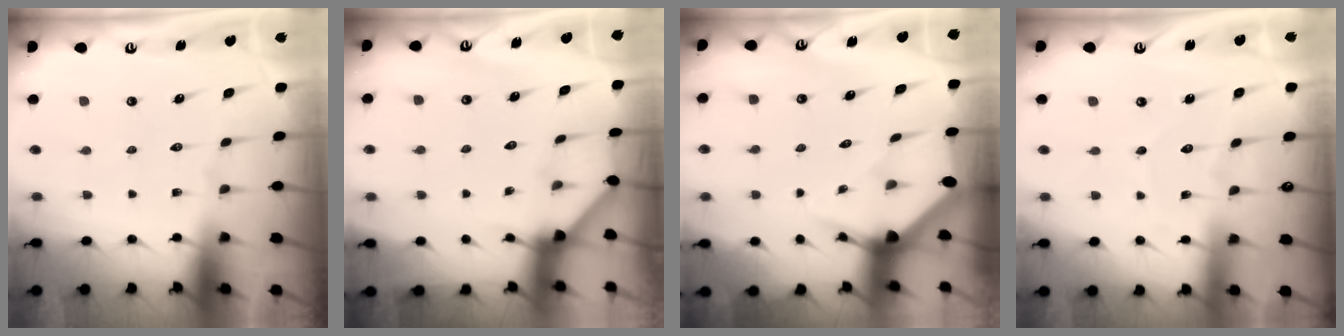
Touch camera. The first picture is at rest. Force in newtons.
{"total": 2.5, "press": 2.5, "slide": 0.4}
{"total": 2.9, "press": 2.9, "slide": 0.2}
{"total": 3.3, "press": 3.3, "slide": 0.1}